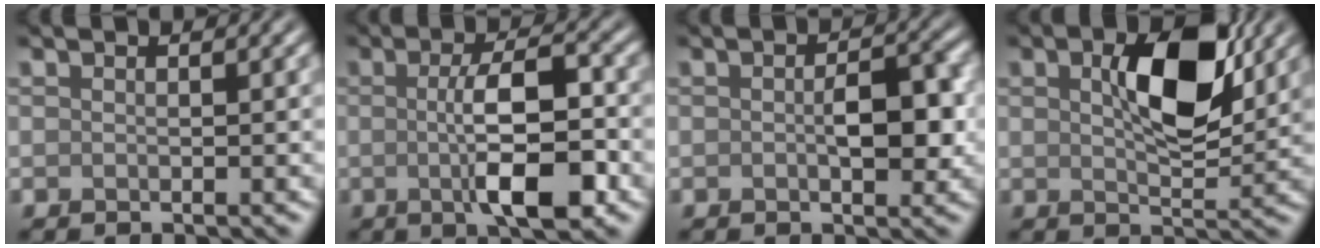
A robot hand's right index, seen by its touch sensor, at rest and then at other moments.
{"total": 6.9, "force": [-1.0, 2.0, 6.6], "torque": [-0.109, 0.000, -0.017]}
{"total": 3.5, "force": [-0.2, 1.7, 3.0], "torque": [-0.045, 0.000, -0.004]}
{"total": 6.3, "force": [1.9, 2.9, 5.2], "torque": [-0.091, 0.000, 0.033]}